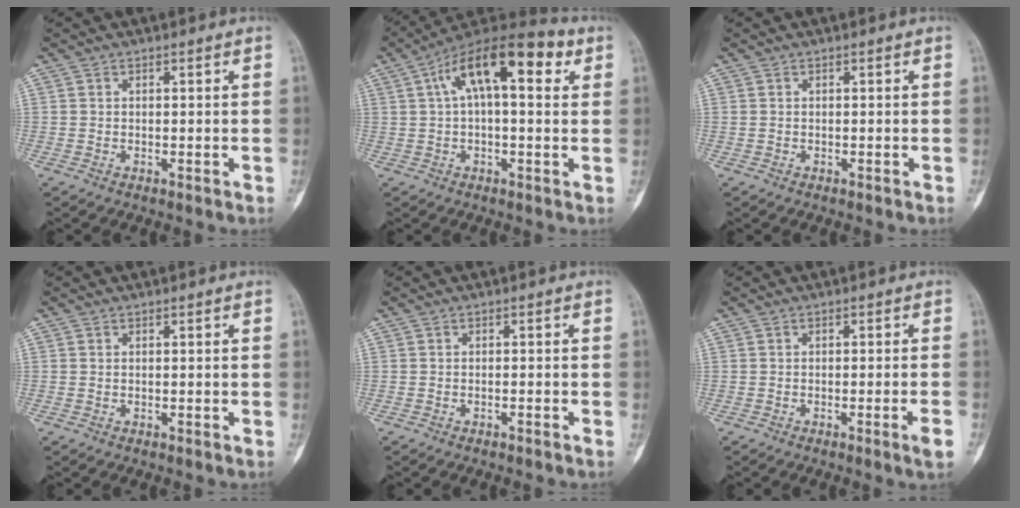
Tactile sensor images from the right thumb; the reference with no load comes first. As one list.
[{"total": 15.5, "force": [5.0, 6.4, 13.3], "torque": [-0.193, 0.034, 0.070]}, {"total": 0.0}, {"total": 0.0}, {"total": 0.6, "force": [-0.4, 0.0, 0.3], "torque": [-0.013, 0.011, -0.006]}, {"total": 2.7, "force": [-1.3, -0.1, 2.4], "torque": [-0.039, 0.001, -0.021]}]